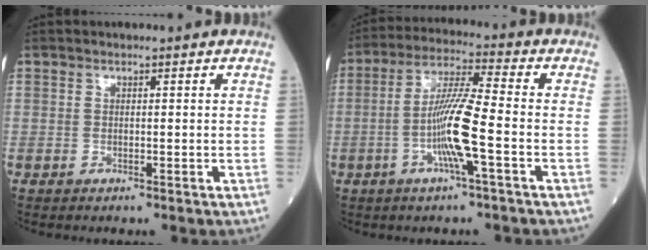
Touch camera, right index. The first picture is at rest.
{"total": 9.5, "force": [-2.7, -0.2, 9.1], "torque": [-0.180, 0.001, -0.052]}